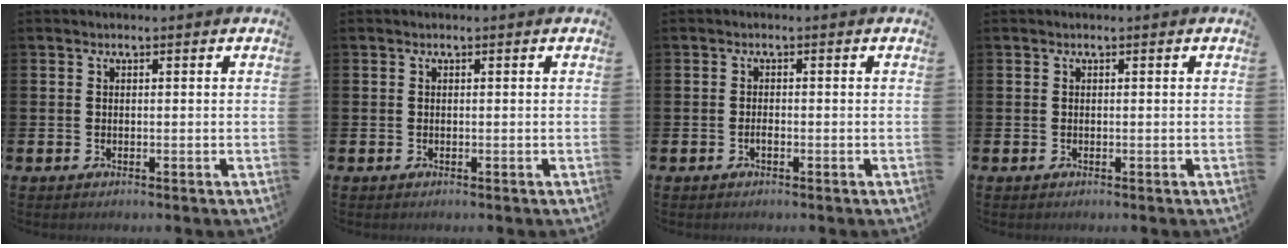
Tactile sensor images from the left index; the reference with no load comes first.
{"total": 0.0}
{"total": 0.9, "force": [-0.5, 0.3, 0.7], "torque": [-0.021, 0.001, -0.007]}
{"total": 0.0}